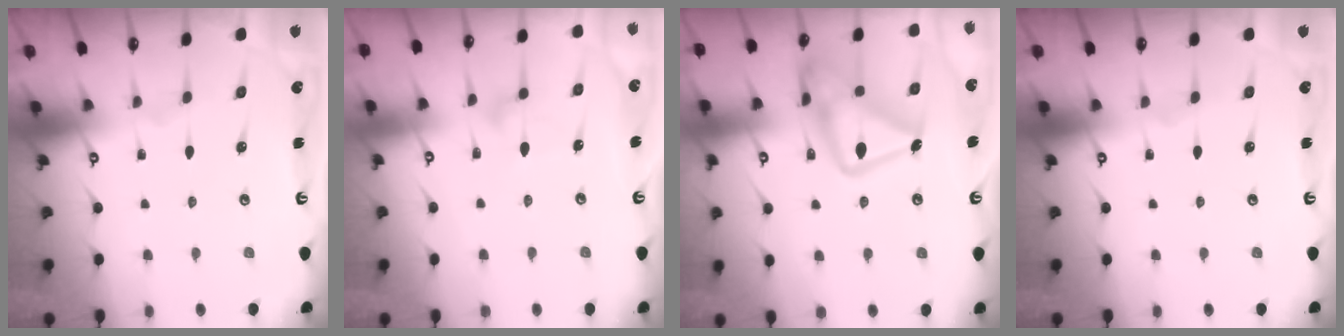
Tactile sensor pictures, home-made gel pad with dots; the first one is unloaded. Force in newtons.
{"total": 8.5, "press": 8.4, "slide": 0.4}
{"total": 20.9, "press": 20.8, "slide": 1.5}
{"total": 0.0}